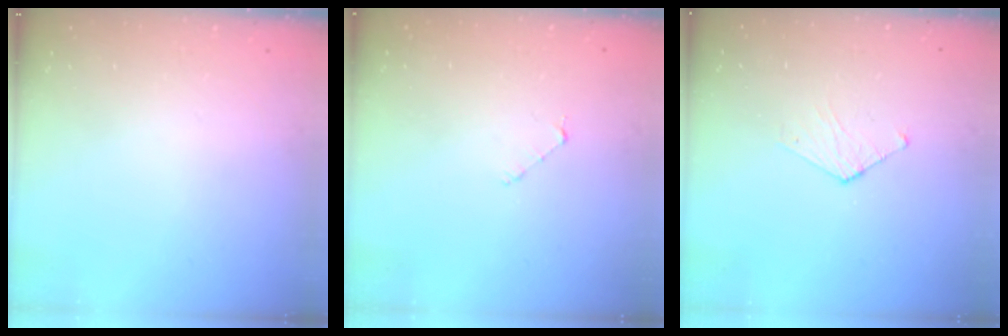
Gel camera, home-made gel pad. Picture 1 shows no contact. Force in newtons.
{"total": 3.9, "press": 3.9, "slide": 0.4}
{"total": 3.8, "press": 3.8, "slide": 0.3}